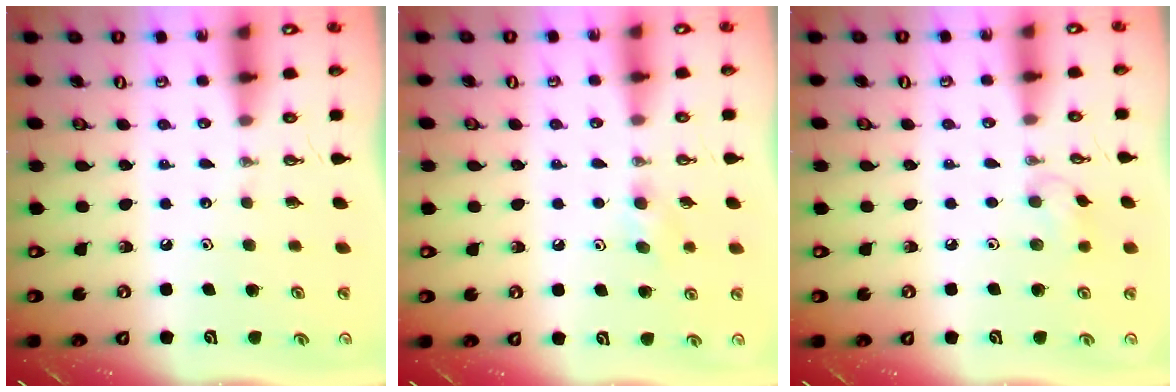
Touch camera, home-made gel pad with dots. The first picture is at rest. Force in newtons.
{"total": 5.2, "press": 4.5, "slide": 2.5}
{"total": 6.1, "press": 5.9, "slide": 1.6}